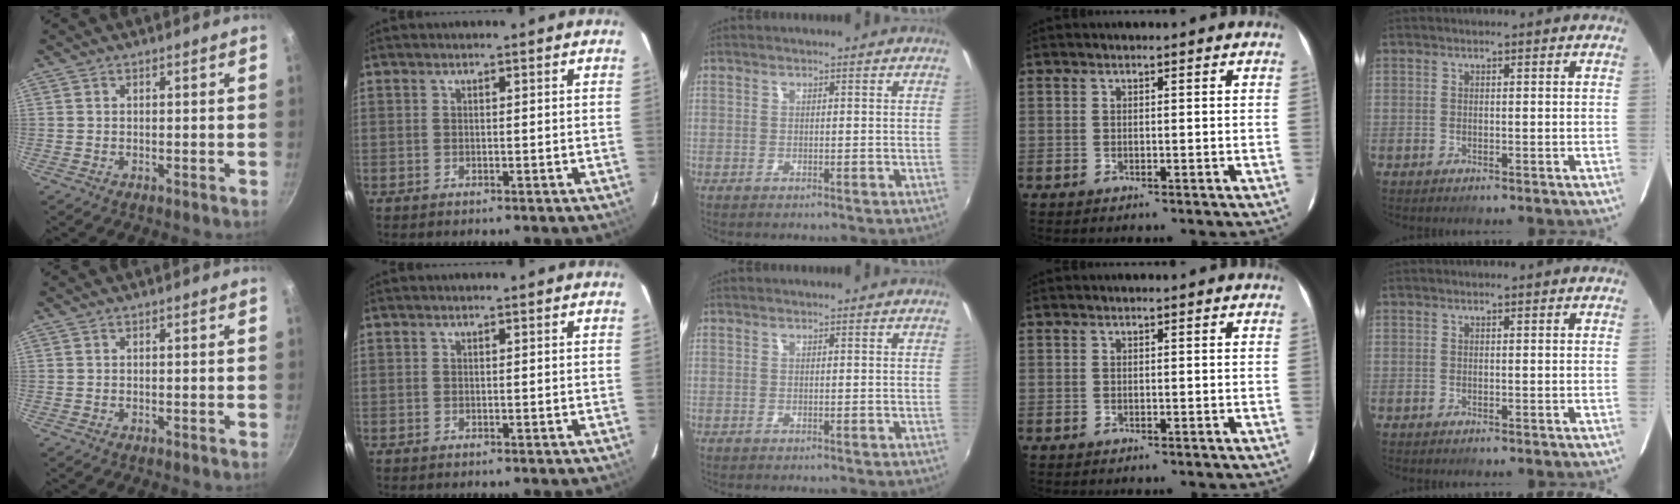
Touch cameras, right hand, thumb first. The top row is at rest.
{}